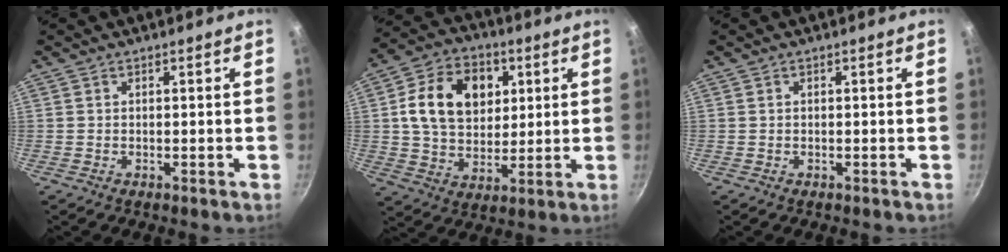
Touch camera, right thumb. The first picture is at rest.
{"total": 16.2, "force": [4.0, 12.1, 10.1], "torque": [-0.144, 0.002, 0.061]}
{"total": 0.0}